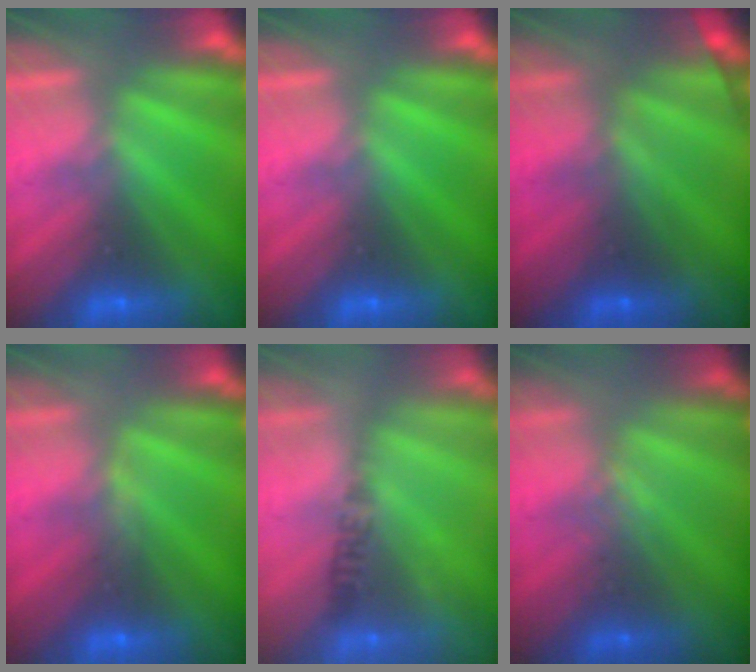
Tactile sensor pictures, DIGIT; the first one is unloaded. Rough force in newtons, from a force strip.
{"total": 0.0}
{"total": 1.9}
{"total": 3.4}
{"total": 2.4}
{"total": 2.5}